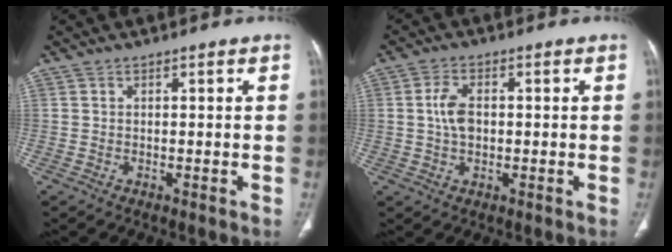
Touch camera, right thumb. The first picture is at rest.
{"total": 5.1, "force": [0.3, 3.1, 4.0], "torque": [-0.081, 0.005, 0.004]}